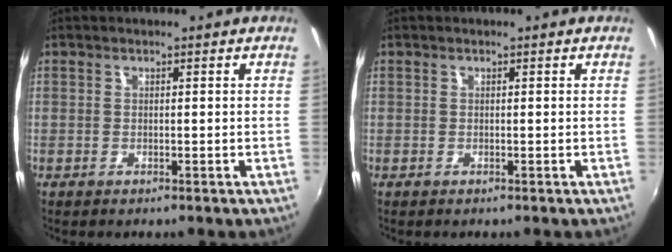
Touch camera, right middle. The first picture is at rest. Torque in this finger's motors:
{"motor_torque": [0.00, 0.00, 0.00, 0.00]}